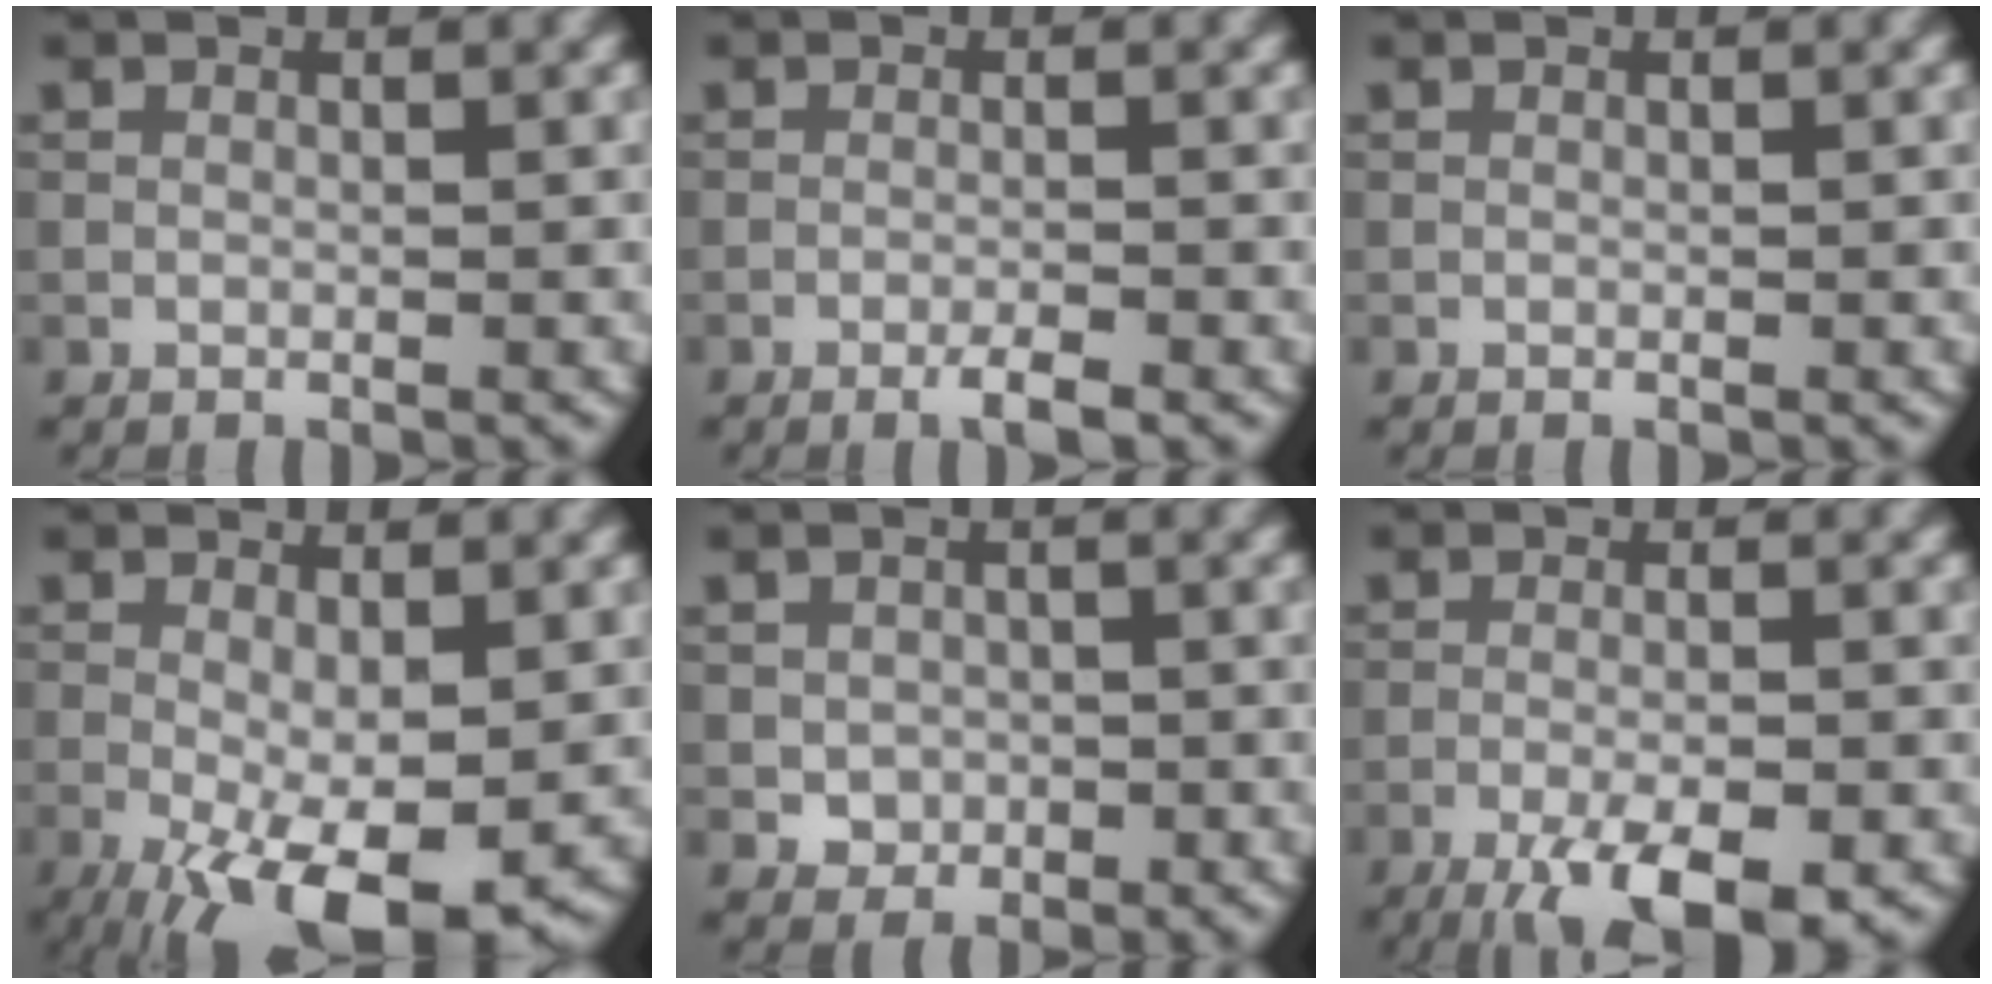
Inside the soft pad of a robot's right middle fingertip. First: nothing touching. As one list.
[{"total": 1.8, "force": [-1.1, 0.2, 1.4], "torque": [-0.022, 0.001, -0.022]}, {"total": 0.0}, {"total": 9.1, "force": [-3.4, 3.2, 7.8], "torque": [-0.146, -0.023, -0.042]}, {"total": 2.1, "force": [-0.4, 1.8, 1.0], "torque": [-0.015, -0.005, -0.010]}, {"total": 7.2, "force": [-4.3, 1.9, 5.4], "torque": [-0.090, -0.017, -0.070]}]